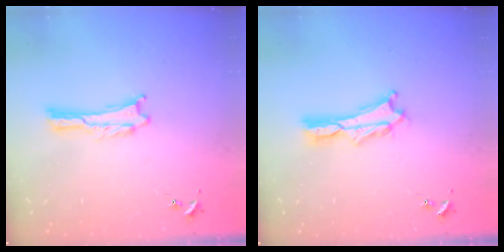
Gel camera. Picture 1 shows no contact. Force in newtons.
{"total": 2.0, "press": 2.0, "slide": 0.3}